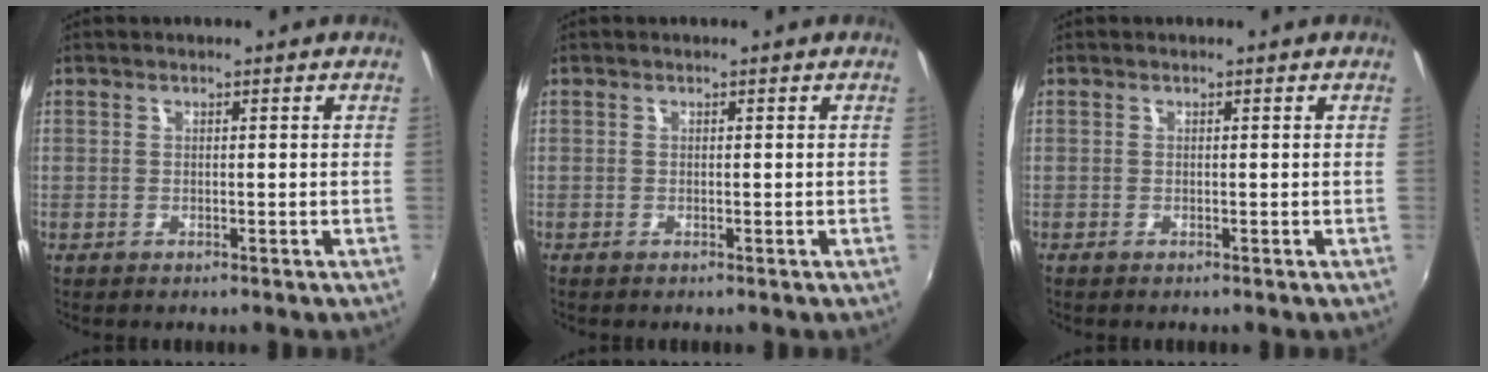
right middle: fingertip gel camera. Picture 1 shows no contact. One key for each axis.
{"total": 0.0}
{"total": 0.0}